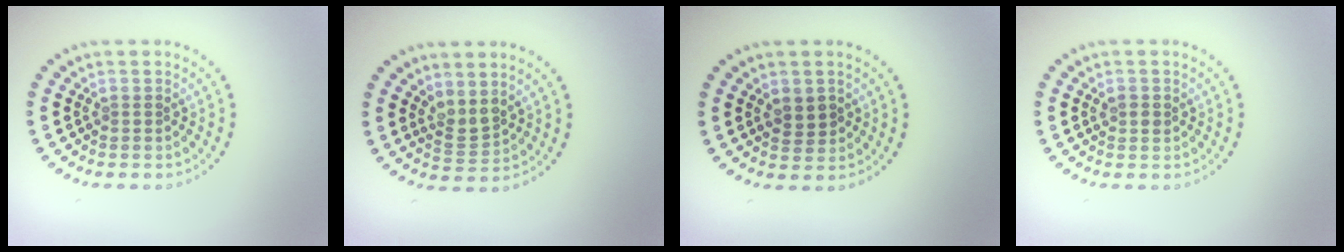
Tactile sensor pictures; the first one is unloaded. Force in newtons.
{"total": 1.9, "press": 1.5, "slide": 1.2}
{"total": 1.4, "press": 1.3, "slide": 0.5}
{"total": 1.0, "press": 1.0, "slide": 0.2}